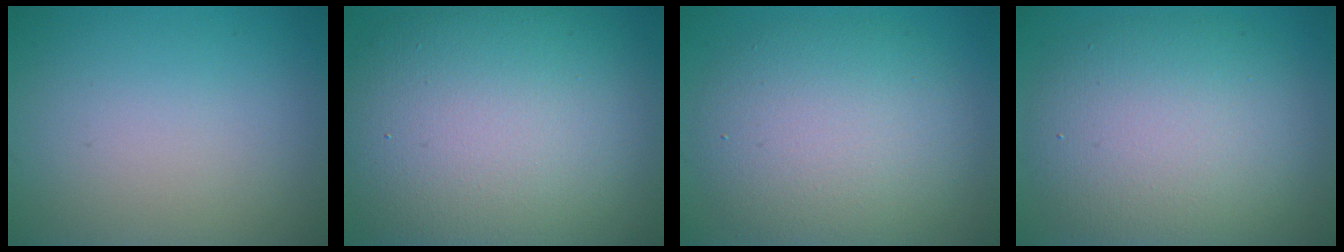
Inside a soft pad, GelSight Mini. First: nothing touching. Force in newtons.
{"total": 14.8, "press": 14.8, "slide": 0.7}
{"total": 7.8, "press": 7.8, "slide": 0.2}
{"total": 9.5, "press": 9.5, "slide": 0.5}